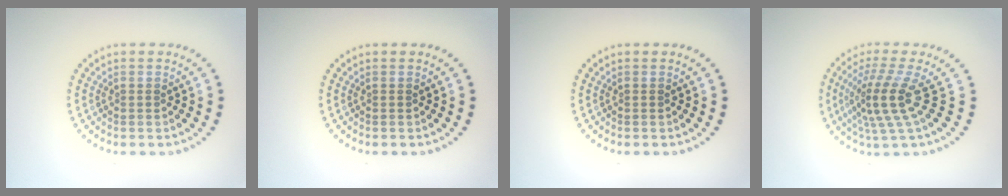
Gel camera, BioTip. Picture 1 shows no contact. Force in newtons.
{"total": 0.0}
{"total": 0.0}
{"total": 4.3, "press": 3.0, "slide": 3.1}